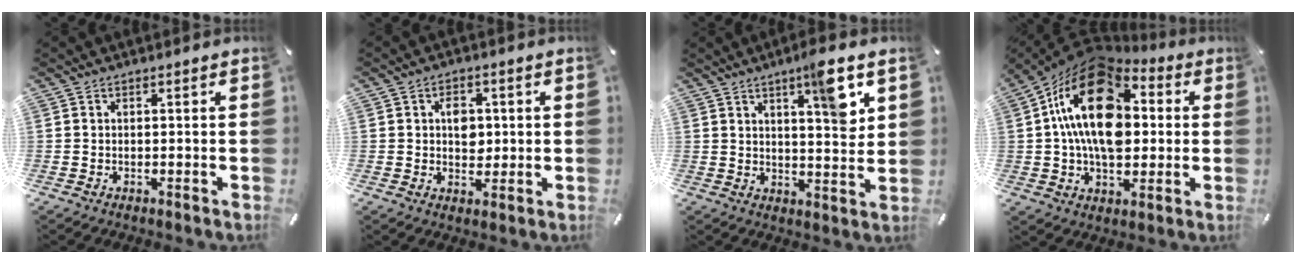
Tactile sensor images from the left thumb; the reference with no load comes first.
{"total": 5.1, "force": [0.7, 3.9, 3.2], "torque": [-0.027, -0.007, 0.004]}
{"total": 9.8, "force": [5.3, 2.1, 8.0], "torque": [-0.093, -0.041, 0.076]}
{"total": 22.8, "force": [3.0, 14.9, 17.0], "torque": [-0.322, 0.002, 0.047]}